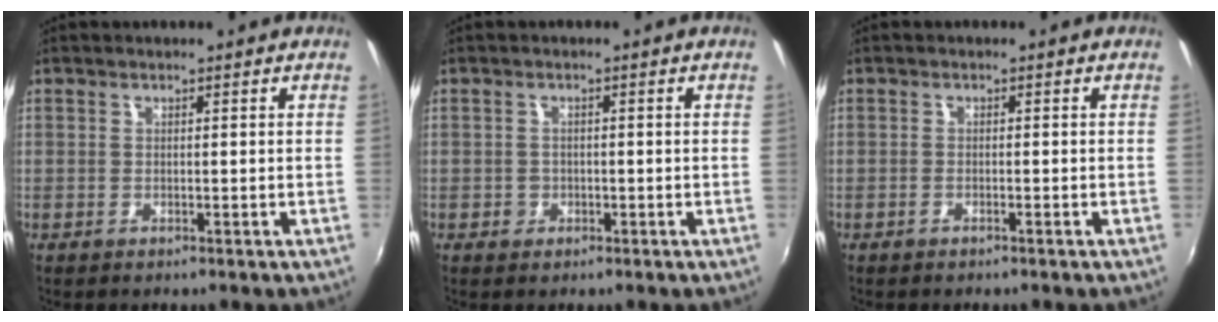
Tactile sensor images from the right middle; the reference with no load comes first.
{"total": 1.9, "force": [-0.7, 1.7, 0.3], "torque": [-0.006, 0.000, -0.011]}
{"total": 0.9, "force": [-0.7, 0.1, 0.4], "torque": [-0.015, 0.002, -0.018]}